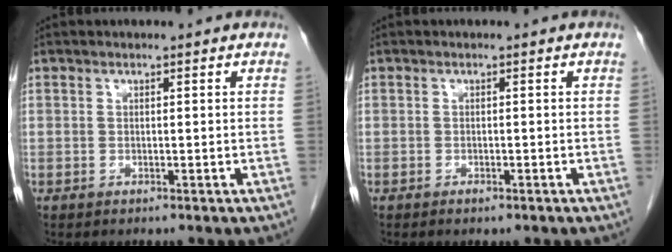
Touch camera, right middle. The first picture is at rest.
{"total": 0.8, "force": [-0.5, 0.2, 0.5], "torque": [-0.012, -0.002, -0.005]}